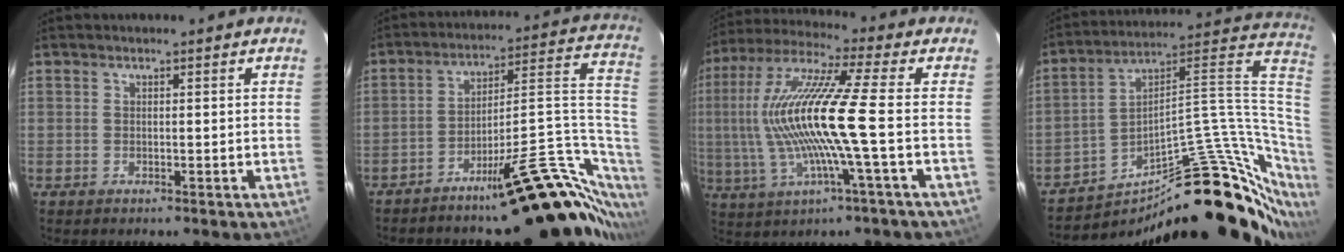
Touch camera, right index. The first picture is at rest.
{"total": 20.6, "force": [-10.2, 6.4, 16.7], "torque": [-0.187, 0.038, -0.141]}
{"total": 16.5, "force": [-1.3, -0.1, 16.4], "torque": [-0.320, -0.001, -0.023]}
{"total": 25.7, "force": [-8.7, 11.9, 21.0], "torque": [-0.262, 0.043, -0.115]}